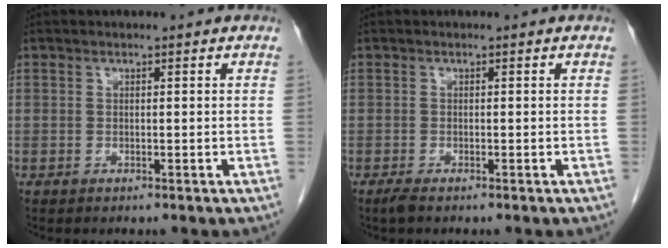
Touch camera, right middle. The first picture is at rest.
{"total": 1.2, "force": [-0.9, 0.1, 0.7], "torque": [-0.024, -0.005, -0.018]}